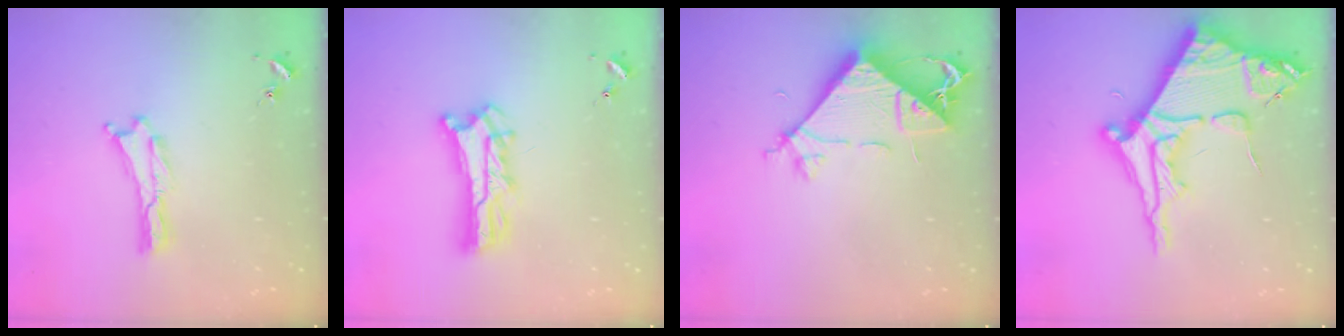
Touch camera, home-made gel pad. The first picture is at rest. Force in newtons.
{"total": 7.0, "press": 6.9, "slide": 0.6}
{"total": 8.5, "press": 8.5, "slide": 0.7}
{"total": 10.4, "press": 10.4, "slide": 1.1}